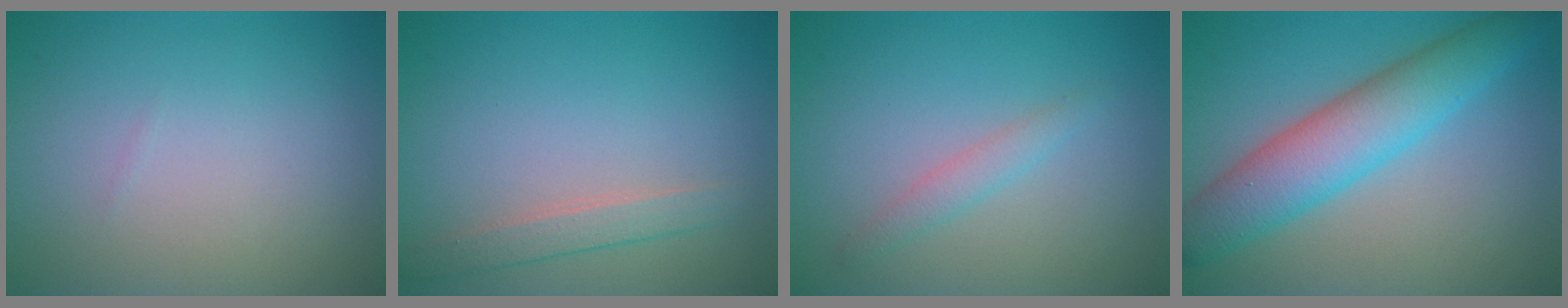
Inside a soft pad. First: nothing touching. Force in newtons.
{"total": 1.8, "press": 1.8, "slide": 0.1}
{"total": 1.5, "press": 1.5, "slide": 0.0}
{"total": 6.7, "press": 6.7, "slide": 0.1}